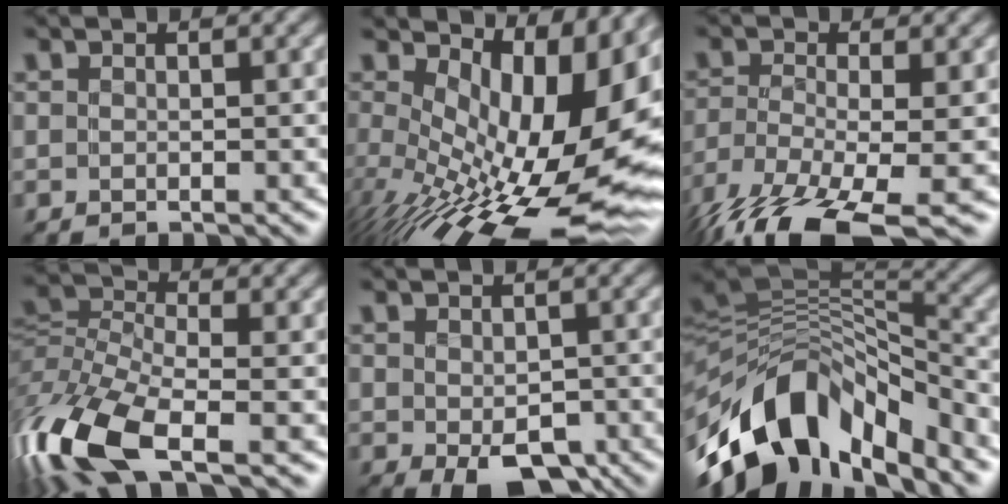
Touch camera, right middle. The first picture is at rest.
{"total": 16.4, "force": [-0.4, 7.6, 14.6], "torque": [-0.205, -0.023, 0.010]}
{"total": 10.2, "force": [-7.0, 2.8, 6.8], "torque": [-0.141, -0.019, -0.132]}
{"total": 11.2, "force": [-5.4, 4.6, 8.7], "torque": [-0.198, -0.004, -0.113]}
{"total": 5.3, "force": [-2.5, 3.0, 3.6], "torque": [-0.063, -0.019, -0.028]}
{"total": 12.4, "force": [-6.3, 7.2, 8.0], "torque": [-0.143, 0.019, -0.117]}